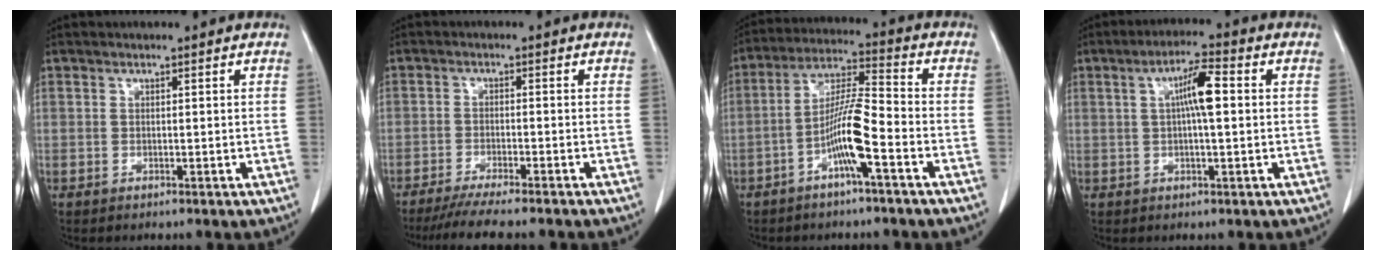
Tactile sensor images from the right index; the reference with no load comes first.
{"total": 10.1, "force": [-8.7, 0.2, 5.1], "torque": [-0.062, -0.021, -0.132]}
{"total": 9.2, "force": [-3.8, 0.3, 8.3], "torque": [-0.165, 0.011, -0.074]}
{"total": 6.1, "force": [0.9, 0.7, 6.0], "torque": [-0.107, 0.012, 0.013]}